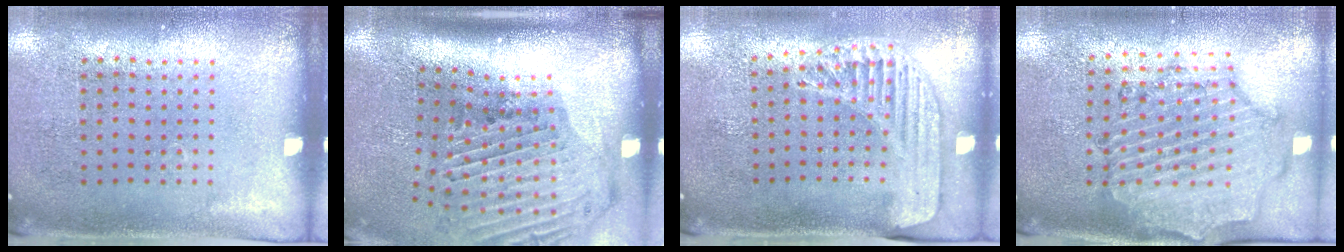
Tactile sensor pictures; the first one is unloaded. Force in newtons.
{"total": 3.0, "press": 2.1, "slide": 2.0}
{"total": 1.5, "press": 1.5, "slide": 0.3}
{"total": 1.6, "press": 1.6, "slide": 0.4}